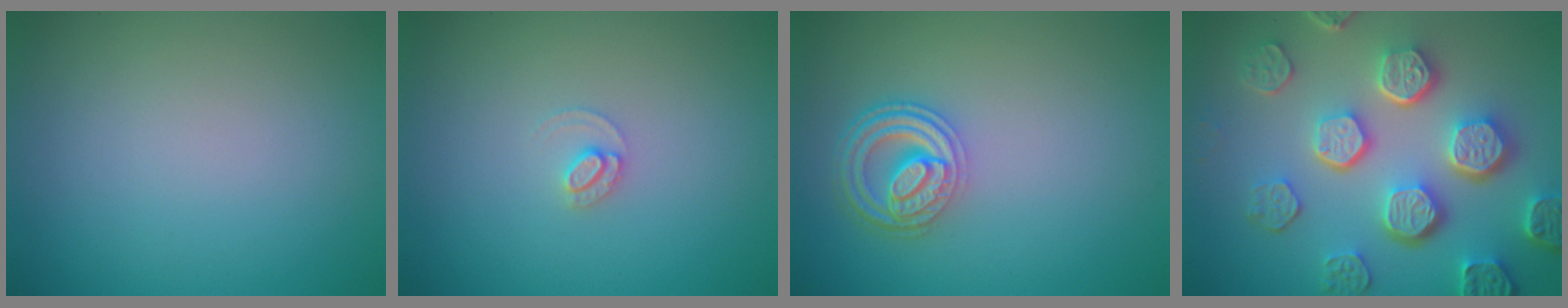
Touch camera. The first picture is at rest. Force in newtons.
{"total": 1.2, "press": 1.2, "slide": 0.0}
{"total": 4.5, "press": 3.6, "slide": 2.7}
{"total": 7.9, "press": 6.0, "slide": 5.0}